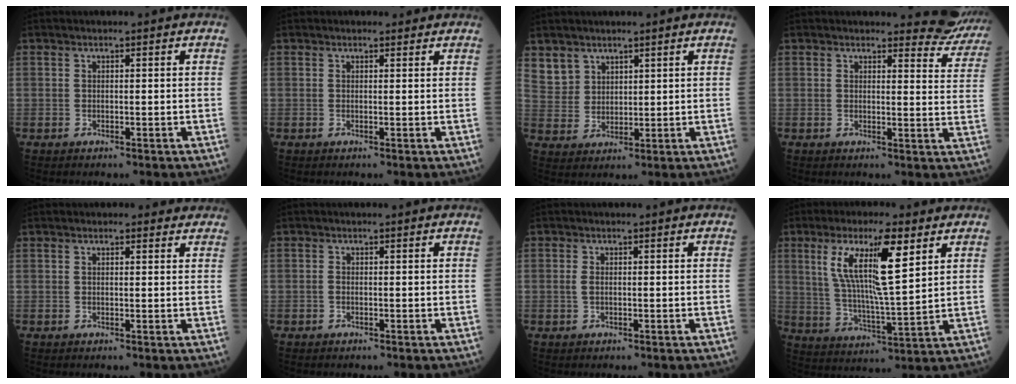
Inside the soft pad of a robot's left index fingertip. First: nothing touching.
{"total": 1.0, "force": [0.9, 0.6, 0.0], "torque": [-0.005, 0.002, 0.007]}
{"total": 5.0, "force": [3.5, 3.5, 0.0], "torque": [0.006, -0.002, 0.077]}
{"total": 7.3, "force": [7.2, 1.3, -0.4], "torque": [0.028, -0.050, 0.057]}
{"total": 2.5, "force": [2.0, 1.0, 1.2], "torque": [-0.016, 0.014, 0.020]}
{"total": 0.6, "force": [-0.3, 0.5, 0.2], "torque": [-0.004, 0.002, -0.006]}
{"total": 1.1, "force": [-0.1, 0.8, 0.7], "torque": [-0.022, -0.001, -0.001]}
{"total": 12.8, "force": [5.5, 1.4, 11.5], "torque": [-0.227, 0.004, 0.102]}